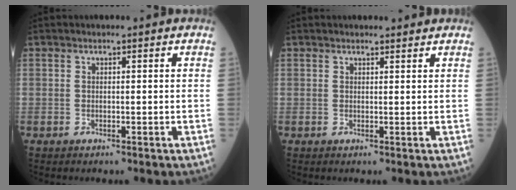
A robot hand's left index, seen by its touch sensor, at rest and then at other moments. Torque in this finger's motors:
{"motor_torque": [0.31, -0.43, -0.04, -0.01]}